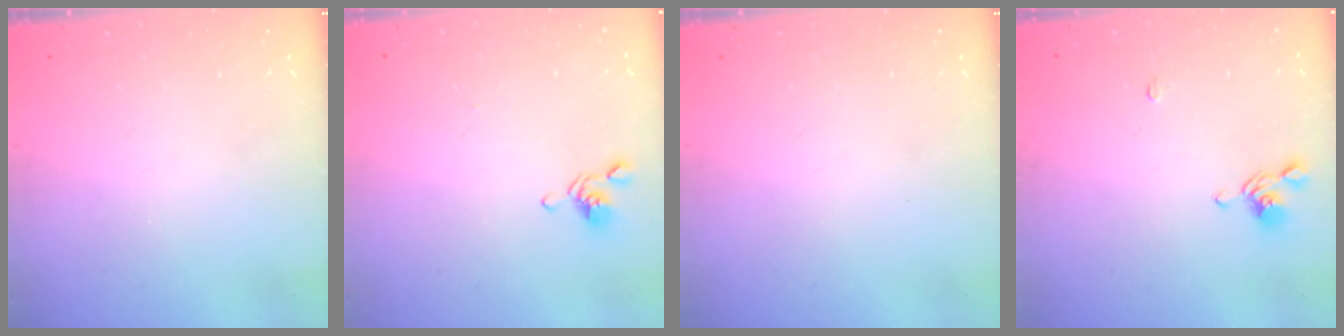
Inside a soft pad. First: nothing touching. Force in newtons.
{"total": 2.6, "press": 2.5, "slide": 0.6}
{"total": 0.0}
{"total": 1.0, "press": 0.8, "slide": 0.5}